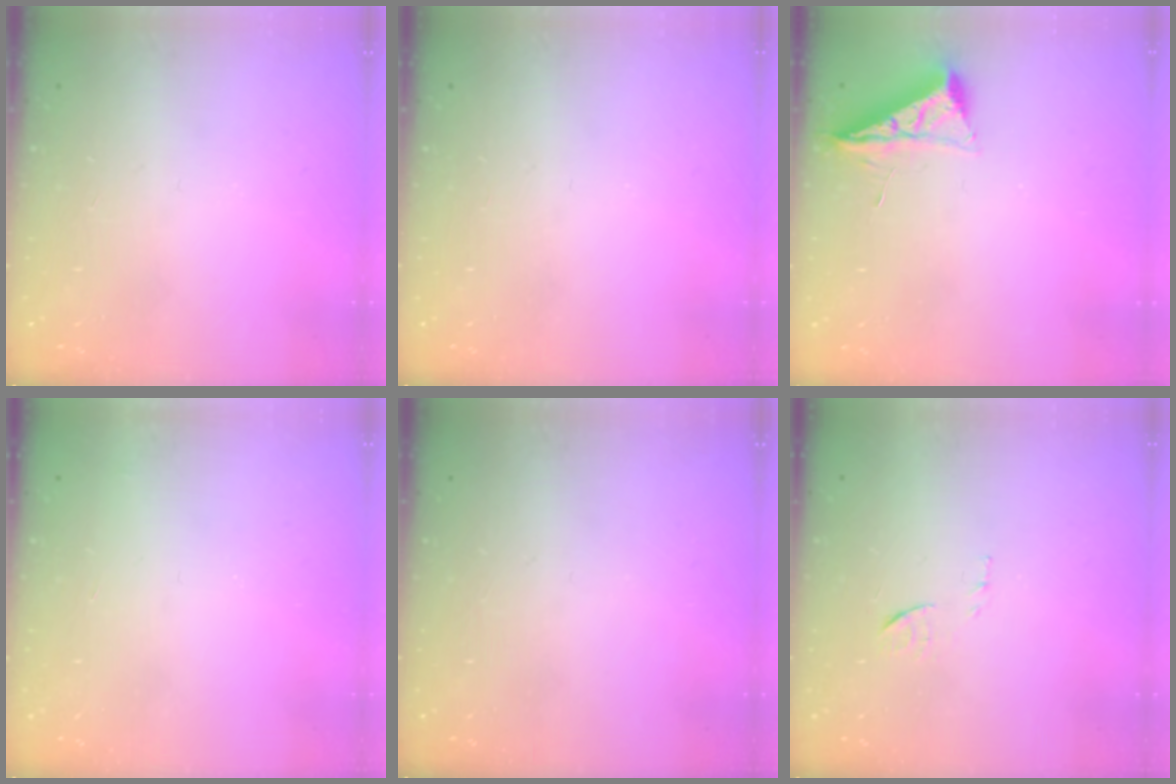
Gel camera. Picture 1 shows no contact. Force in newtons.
{"total": 0.0}
{"total": 6.8, "press": 6.8, "slide": 0.9}
{"total": 3.6, "press": 3.6, "slide": 0.1}
{"total": 0.0}
{"total": 6.9, "press": 6.9, "slide": 0.7}